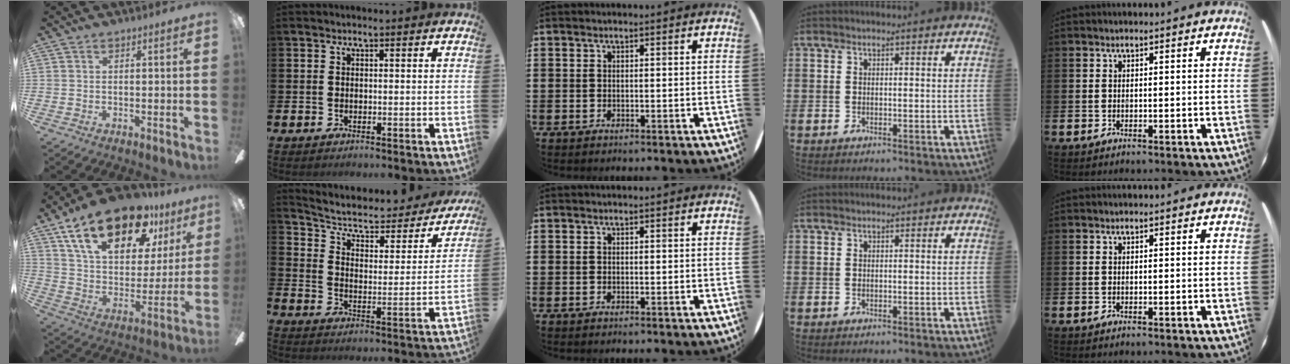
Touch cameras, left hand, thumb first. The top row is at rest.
{"thumb": {"total": 24.4, "force": [14.6, 11.6, 15.8], "torque": [-0.265, -0.075, 0.250]}, "index": {"total": 6.3, "force": [5.2, 2.6, 2.5], "torque": [-0.071, -0.038, 0.079]}}